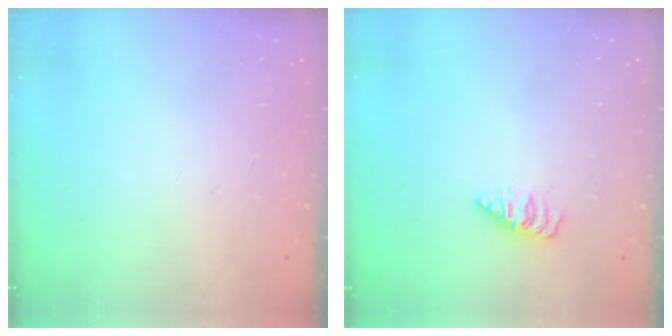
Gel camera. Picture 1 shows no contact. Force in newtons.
{"total": 1.9, "press": 1.8, "slide": 0.3}